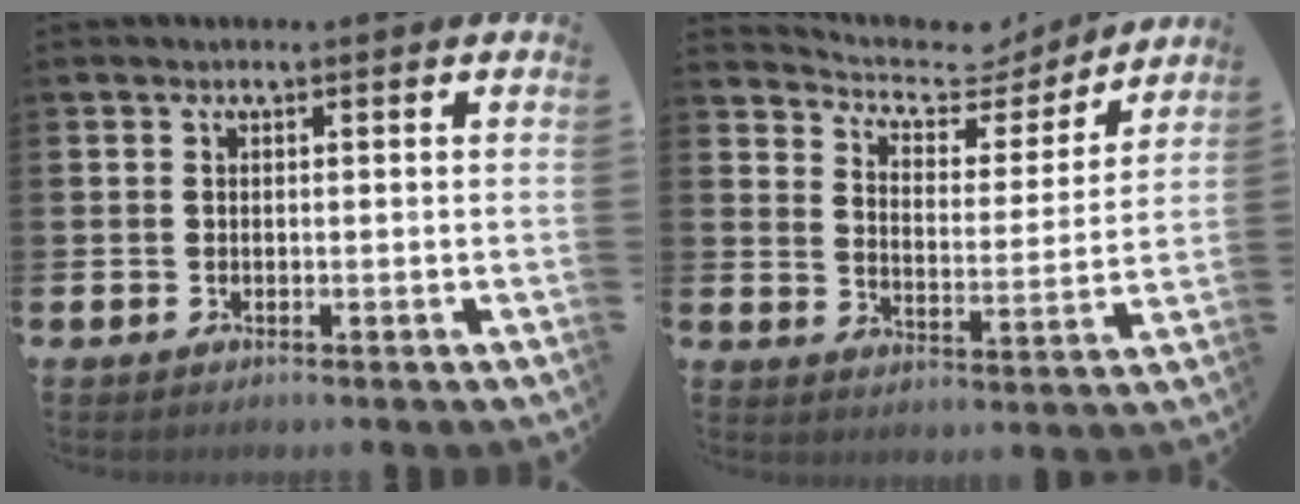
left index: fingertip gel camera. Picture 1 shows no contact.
{"total": 6.4, "force": [5.8, 2.5, 1.1], "torque": [-0.050, -0.047, 0.095]}